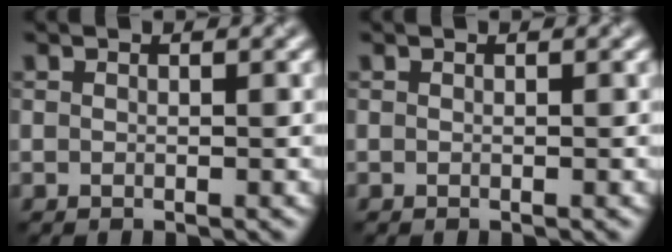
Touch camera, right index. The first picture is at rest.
{"total": 0.0}